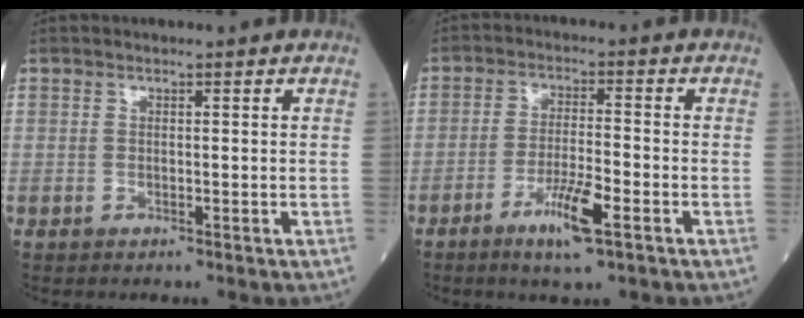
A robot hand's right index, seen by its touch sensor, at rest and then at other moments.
{"total": 6.8, "force": [-3.6, 0.7, 5.7], "torque": [-0.110, -0.009, -0.064]}